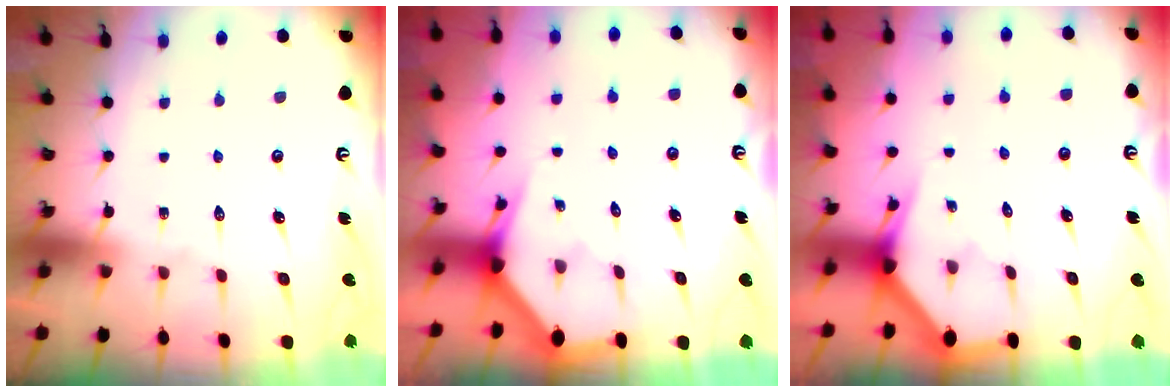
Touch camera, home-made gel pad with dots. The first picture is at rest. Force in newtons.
{"total": 2.7, "press": 2.7, "slide": 0.1}
{"total": 2.9, "press": 2.9, "slide": 0.1}